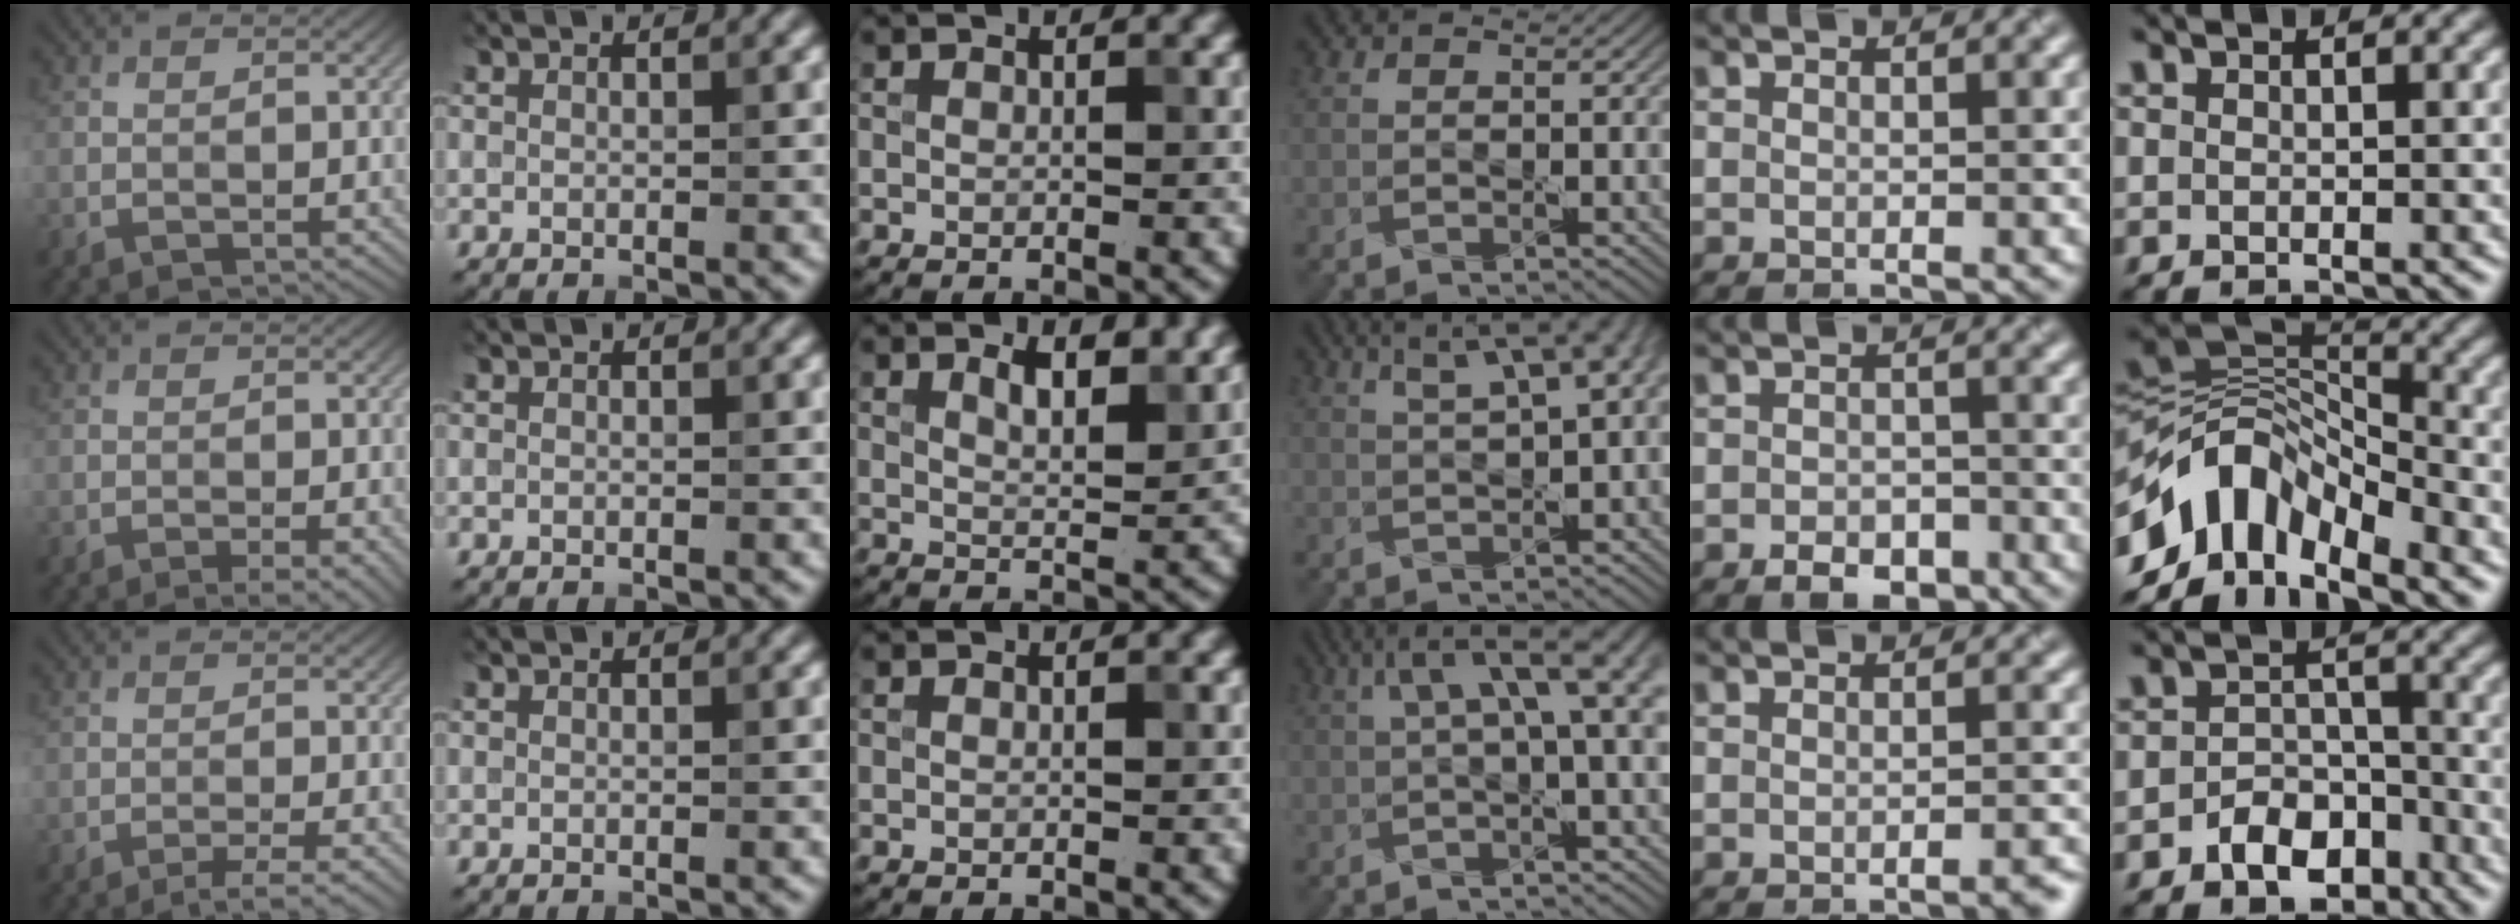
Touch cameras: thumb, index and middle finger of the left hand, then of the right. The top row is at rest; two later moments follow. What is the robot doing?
{"motion": "pour", "object": "sugar"}